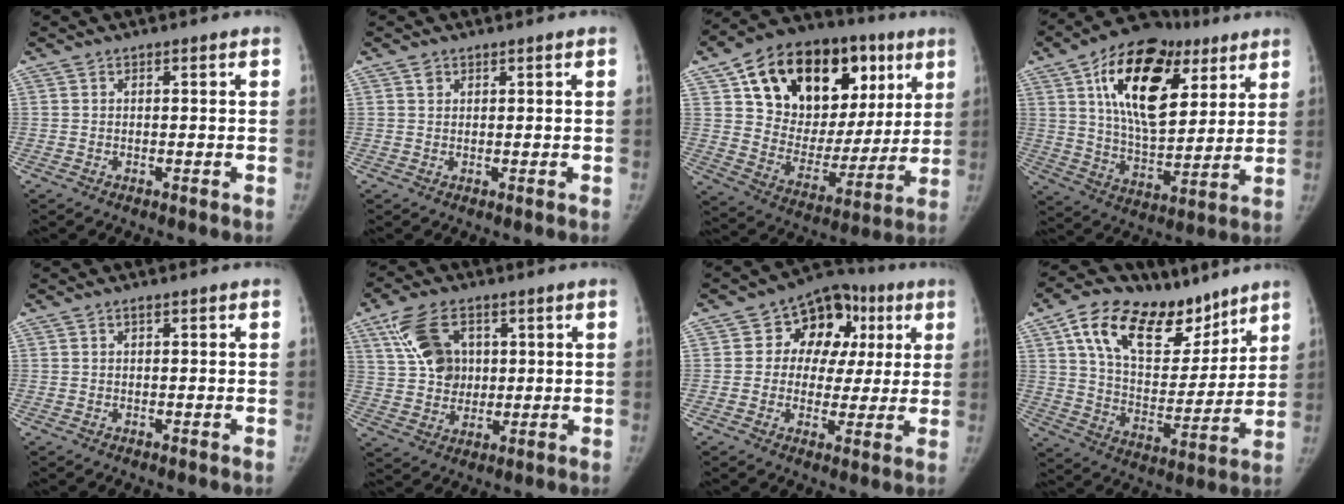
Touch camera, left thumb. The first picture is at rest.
{"total": 1.0, "force": [0.5, 0.8, 0.2], "torque": [0.007, -0.001, 0.008]}
{"total": 28.7, "force": [11.8, 17.9, 19.0], "torque": [-0.241, 0.013, 0.198]}
{"total": 23.8, "force": [9.9, 13.0, 17.4], "torque": [-0.252, -0.026, 0.161]}
{"total": 0.5, "force": [0.1, 0.4, 0.3], "torque": [-0.003, 0.001, 0.001]}
{"total": 11.2, "force": [3.9, 8.1, 6.6], "torque": [-0.095, -0.007, 0.076]}
{"total": 14.2, "force": [3.7, 10.8, 8.4], "torque": [-0.054, 0.020, 0.049]}
{"total": 22.5, "force": [13.5, 12.3, 13.1], "torque": [-0.174, -0.040, 0.232]}